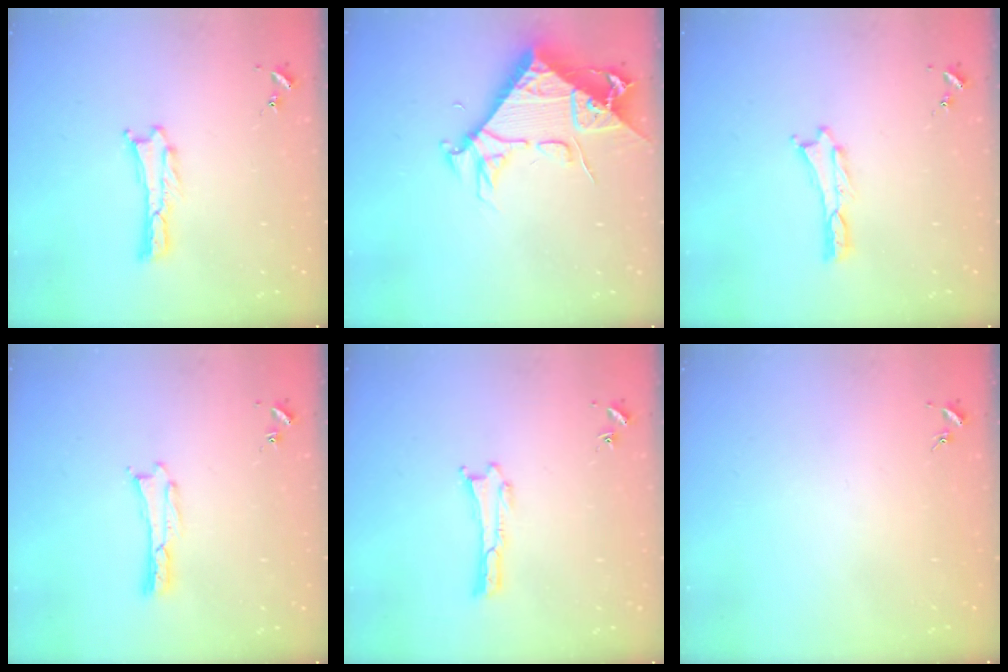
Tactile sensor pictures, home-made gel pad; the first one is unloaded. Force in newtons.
{"total": 8.4, "press": 8.3, "slide": 0.9}
{"total": 0.0}
{"total": 0.0}
{"total": 0.0}
{"total": 0.0}